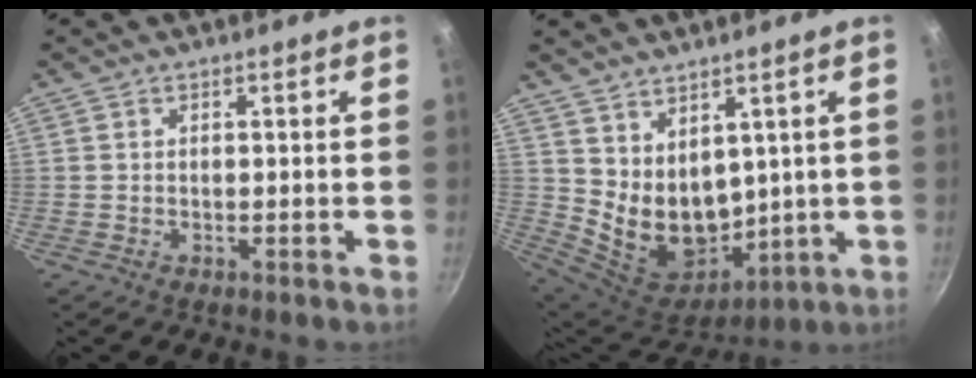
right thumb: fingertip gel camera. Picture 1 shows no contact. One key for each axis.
{"total": 12.2, "fx": 4.2, "fy": 8.4, "fz": 7.7, "tx": -0.110, "ty": -0.046, "tz": 0.107}